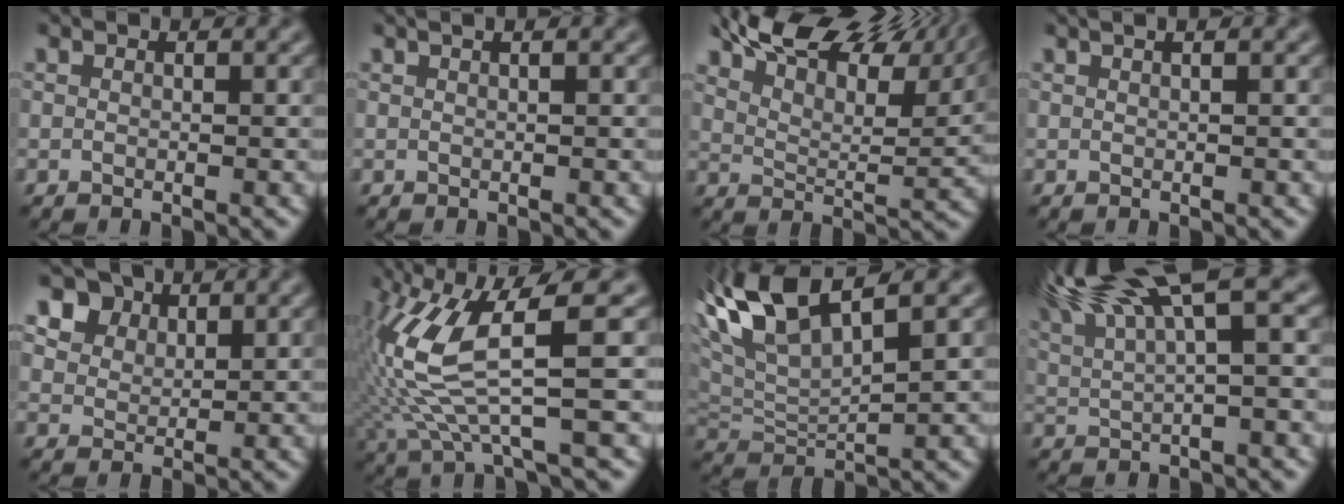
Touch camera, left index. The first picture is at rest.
{"total": 2.3, "force": [1.3, 1.1, 1.6], "torque": [-0.006, 0.003, -0.004]}
{"total": 12.9, "force": [10.4, 3.9, 6.7], "torque": [-0.119, 0.021, 0.153]}
{"total": 2.7, "force": [1.4, 1.3, 1.9], "torque": [-0.006, 0.008, -0.007]}
{"total": 6.6, "force": [4.3, 4.3, 2.5], "torque": [-0.071, 0.002, 0.079]}
{"total": 8.8, "force": [0.9, 2.0, 8.5], "torque": [-0.201, -0.012, 0.023]}
{"total": 8.7, "force": [5.1, 2.6, 6.5], "torque": [-0.143, 0.023, 0.095]}
{"total": 11.4, "force": [6.6, 3.1, 8.8], "torque": [-0.153, 0.029, 0.106]}